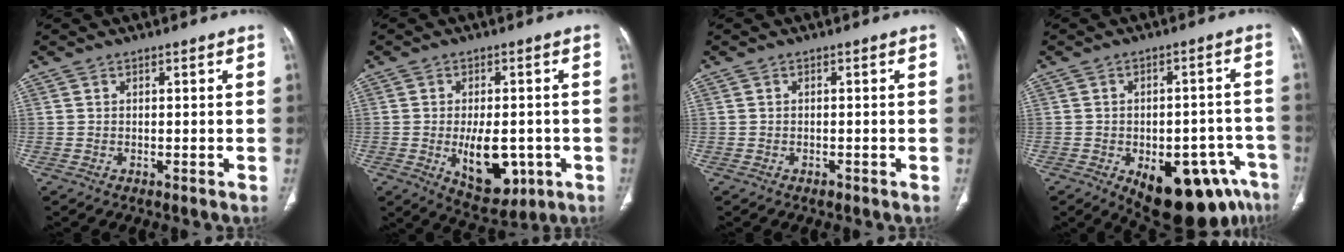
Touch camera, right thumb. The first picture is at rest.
{"total": 11.0, "force": [-2.6, 6.0, 8.9], "torque": [-0.113, -0.003, -0.020]}
{"total": 0.8, "force": [-0.5, 0.5, 0.3], "torque": [-0.006, 0.000, -0.008]}
{"total": 18.5, "force": [-9.1, 9.3, 13.1], "torque": [-0.112, 0.041, -0.105]}